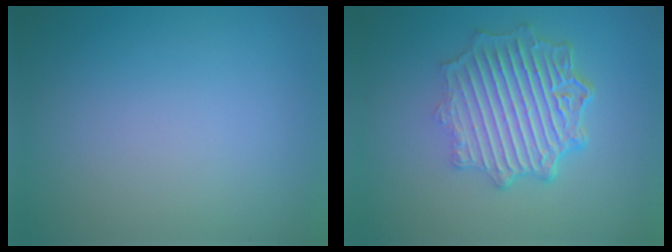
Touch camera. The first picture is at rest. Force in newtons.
{"total": 7.1, "press": 5.3, "slide": 4.7}